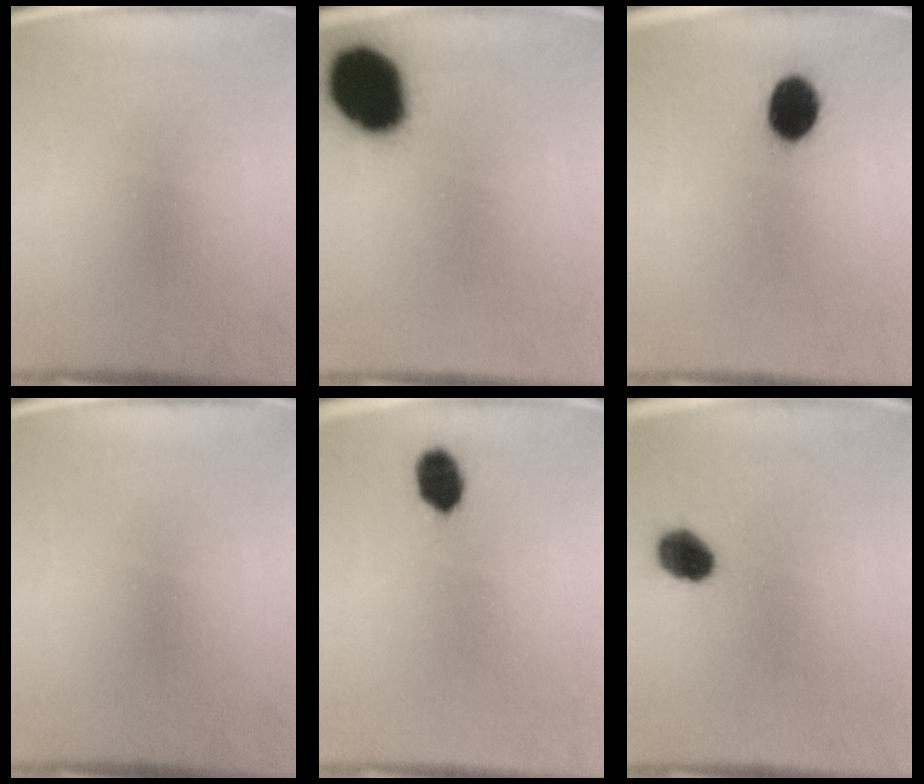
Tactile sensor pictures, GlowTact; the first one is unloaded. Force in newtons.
{"total": 17.5}
{"total": 8.4}
{"total": 0.0}
{"total": 5.8}
{"total": 7.0}